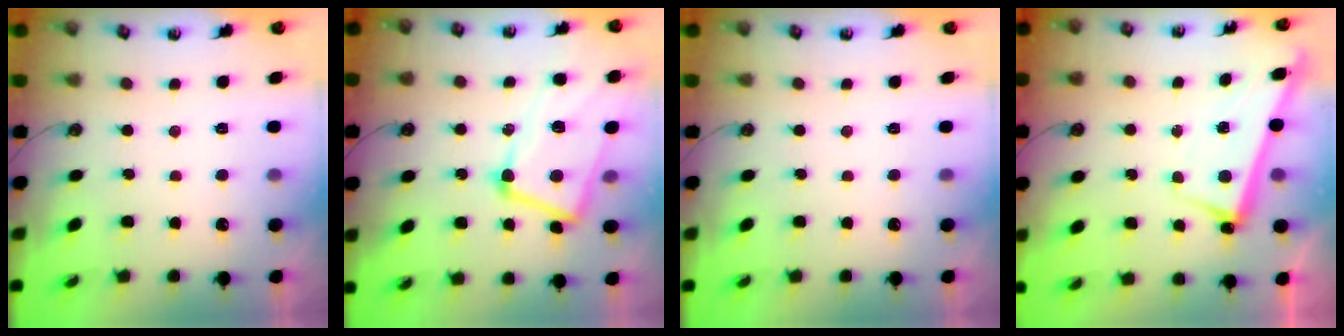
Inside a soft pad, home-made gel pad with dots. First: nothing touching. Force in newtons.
{"total": 9.2, "press": 9.1, "slide": 1.4}
{"total": 0.0}
{"total": 2.6, "press": 2.4, "slide": 1.0}